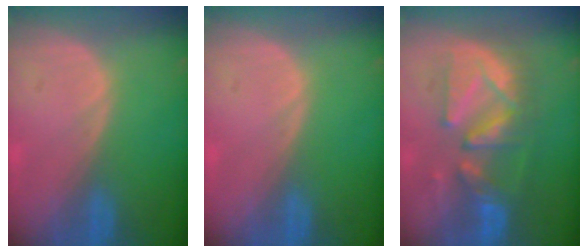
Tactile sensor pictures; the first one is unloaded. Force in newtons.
{"total": 0.0}
{"total": 9.4, "press": 9.3, "slide": 0.9}